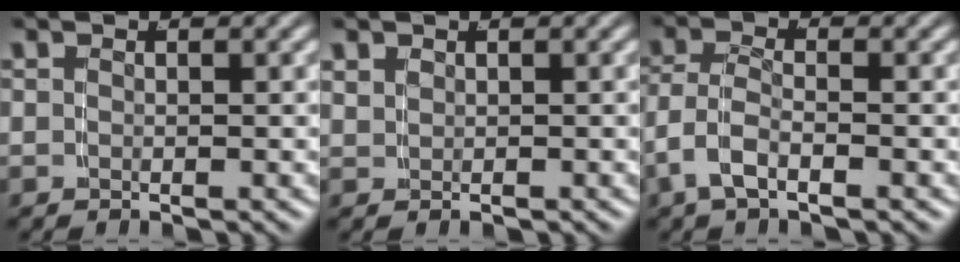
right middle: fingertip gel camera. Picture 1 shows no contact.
{"total": 0.5, "force": [0.4, 0.2, 0.3], "torque": [-0.005, -0.005, 0.019]}
{"total": 3.2, "force": [-1.3, 1.8, 2.3], "torque": [-0.059, -0.017, -0.016]}